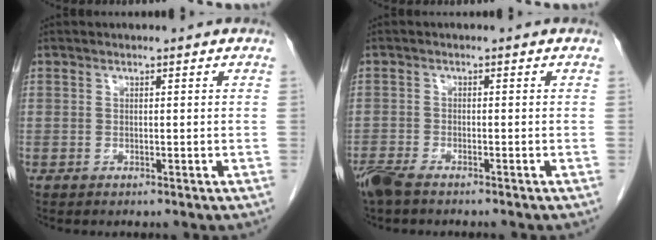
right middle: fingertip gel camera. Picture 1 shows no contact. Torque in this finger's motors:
{"motor_torque": [0.33, -0.22, 0.12, 0.04]}